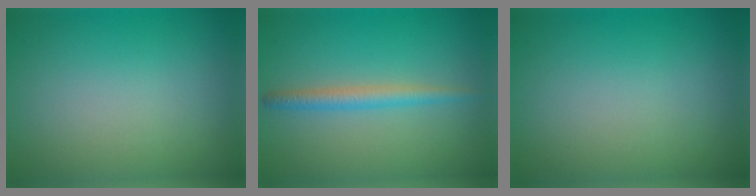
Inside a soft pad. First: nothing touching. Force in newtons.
{"total": 2.3, "press": 2.3, "slide": 0.0}
{"total": 0.0}